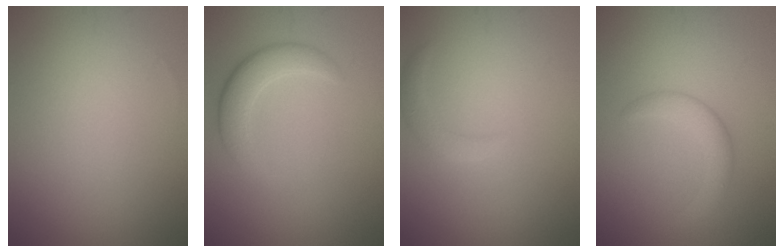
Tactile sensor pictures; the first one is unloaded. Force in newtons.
{"total": 3.3, "press": 3.3, "slide": 0.2}
{"total": 1.6, "press": 1.6, "slide": 0.1}
{"total": 2.8, "press": 2.8, "slide": 0.2}